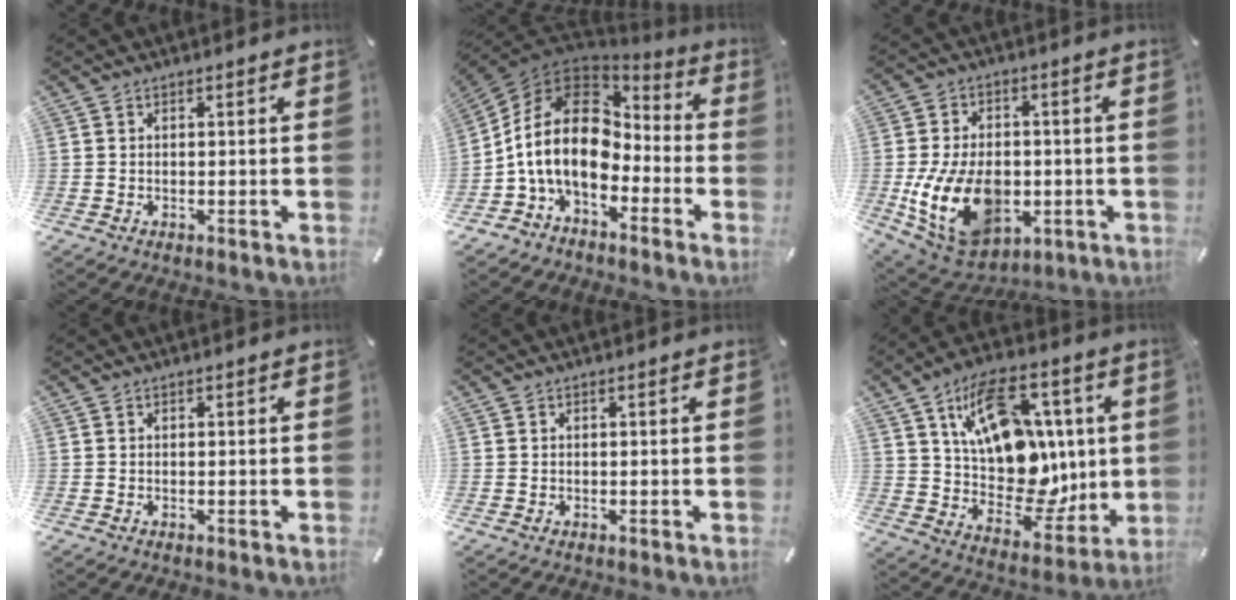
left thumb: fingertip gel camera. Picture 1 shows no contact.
{"total": 18.5, "force": [-1.9, 13.1, 13.0], "torque": [-0.276, 0.018, -0.037]}
{"total": 17.3, "force": [-3.2, 12.0, 12.1], "torque": [-0.242, 0.005, -0.047]}
{"total": 0.0}
{"total": 0.0}
{"total": 19.7, "force": [7.0, 13.3, 12.8], "torque": [-0.218, -0.039, 0.128]}